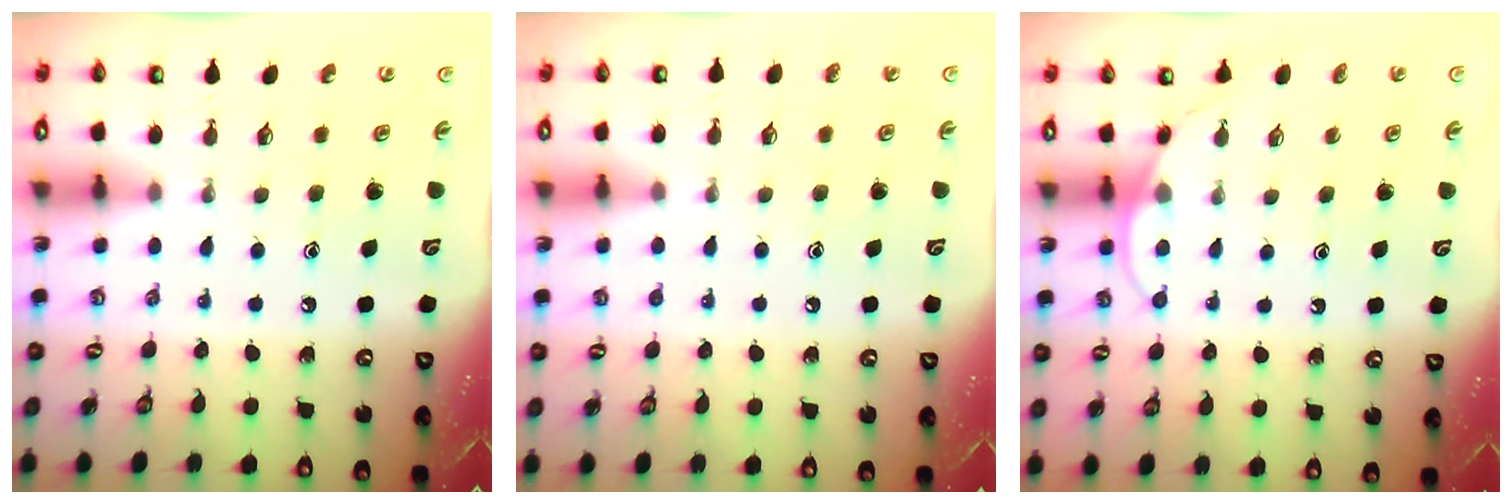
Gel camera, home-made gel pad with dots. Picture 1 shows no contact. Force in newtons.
{"total": 1.7, "press": 1.7, "slide": 0.1}
{"total": 6.5, "press": 6.5, "slide": 0.5}